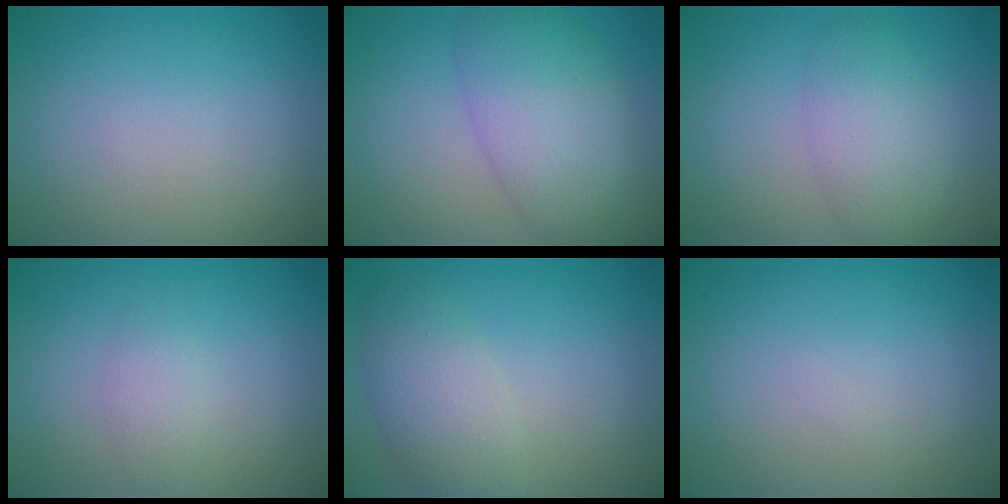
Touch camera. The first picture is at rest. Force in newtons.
{"total": 6.8, "press": 6.8, "slide": 0.1}
{"total": 3.5, "press": 3.5, "slide": 0.2}
{"total": 1.4, "press": 1.4, "slide": 0.0}
{"total": 4.1, "press": 4.0, "slide": 0.4}
{"total": 0.0}